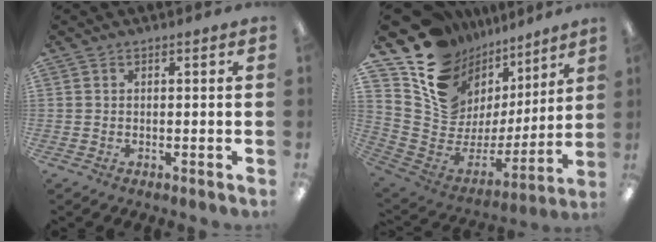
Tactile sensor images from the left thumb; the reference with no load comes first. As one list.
[{"total": 15.3, "force": [10.7, 10.0, 4.4], "torque": [-0.091, -0.099, 0.204]}]